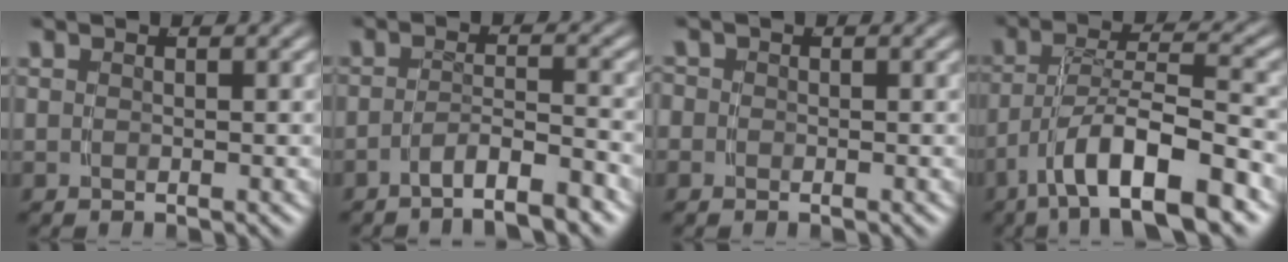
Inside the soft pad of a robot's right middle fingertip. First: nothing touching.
{"total": 4.5, "force": [-4.0, 0.3, 2.0], "torque": [-0.024, -0.008, -0.065]}
{"total": 1.3, "force": [-0.3, 1.3, 0.1], "torque": [-0.005, -0.001, -0.012]}
{"total": 7.8, "force": [-4.4, 2.4, 6.0], "torque": [-0.096, -0.005, -0.064]}